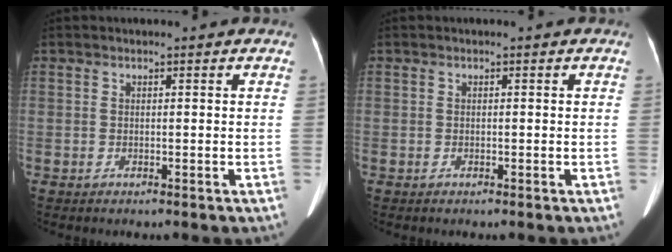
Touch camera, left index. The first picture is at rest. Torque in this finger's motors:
{"motor_torque": [-0.01, 0.00, 0.02, 0.00]}